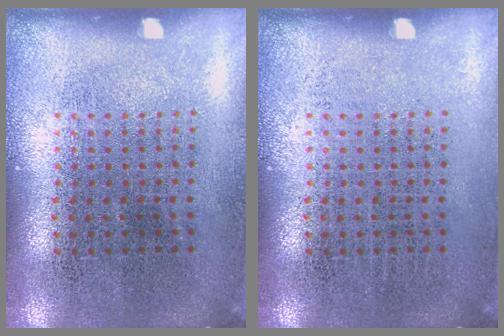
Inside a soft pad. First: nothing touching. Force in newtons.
{"total": 0.0}